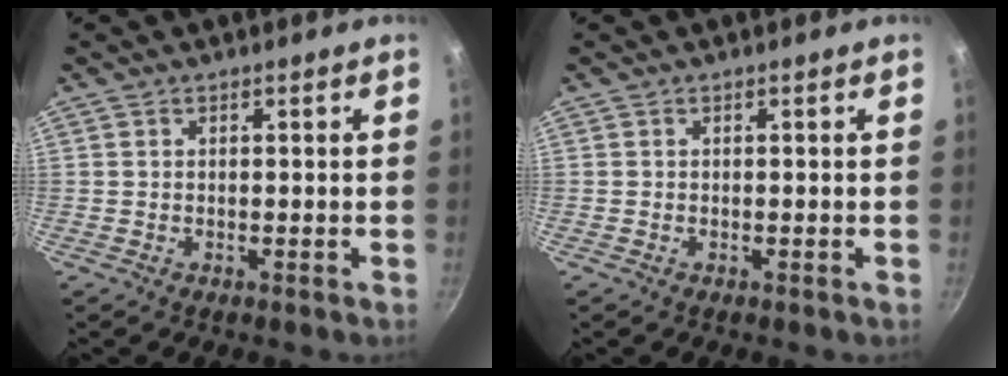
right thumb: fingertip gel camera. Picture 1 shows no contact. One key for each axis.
{"total": 0.0}